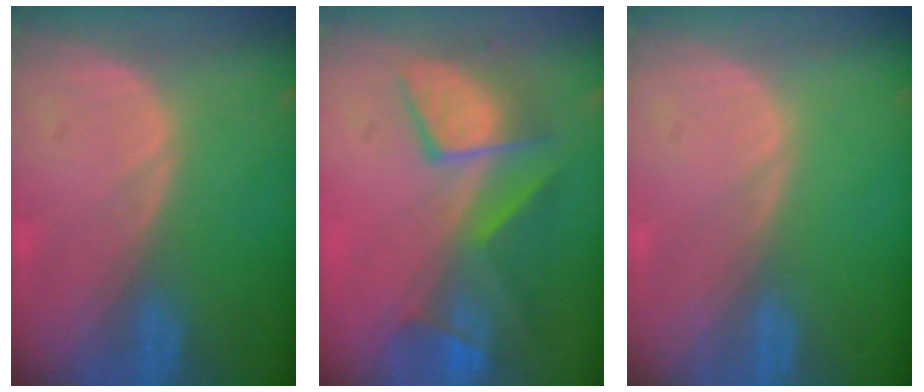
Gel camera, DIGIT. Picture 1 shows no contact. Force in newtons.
{"total": 8.2, "press": 7.9, "slide": 1.8}
{"total": 0.0}